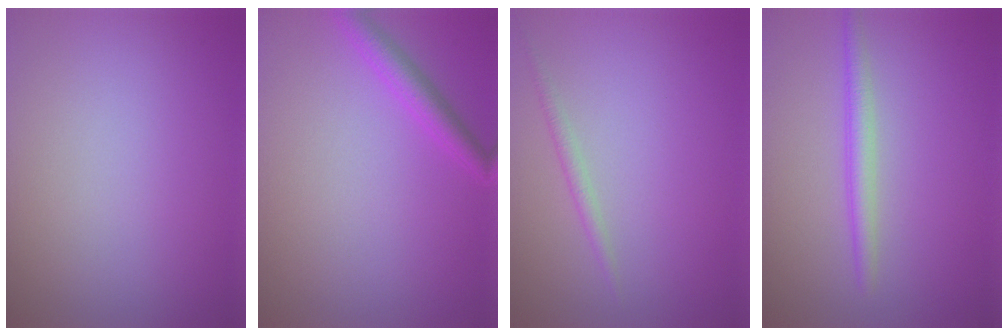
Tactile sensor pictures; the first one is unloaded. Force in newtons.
{"total": 2.4, "press": 2.4, "slide": 0.1}
{"total": 1.1, "press": 1.1, "slide": 0.0}
{"total": 2.1, "press": 2.1, "slide": 0.1}